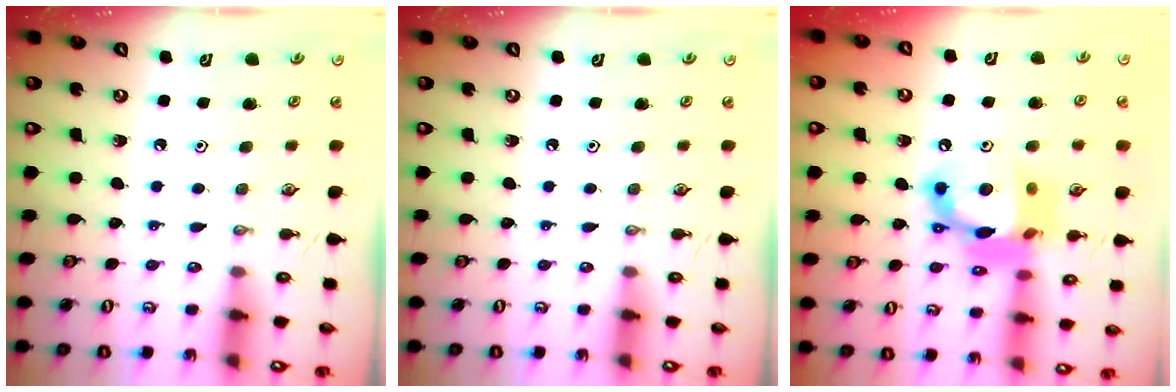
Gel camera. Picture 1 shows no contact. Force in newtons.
{"total": 0.0}
{"total": 15.0, "press": 15.0, "slide": 0.8}